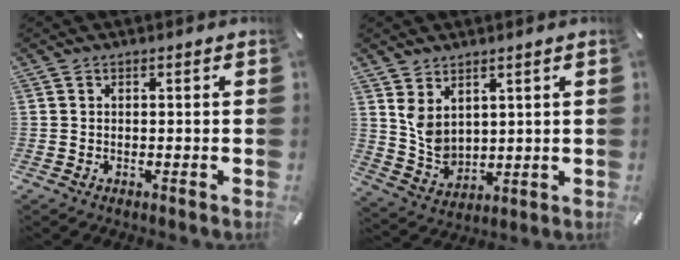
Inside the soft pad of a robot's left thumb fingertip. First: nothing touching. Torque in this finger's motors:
{"motor_torque": [1.12, 1.11, 0.94, -0.86, 0.37]}